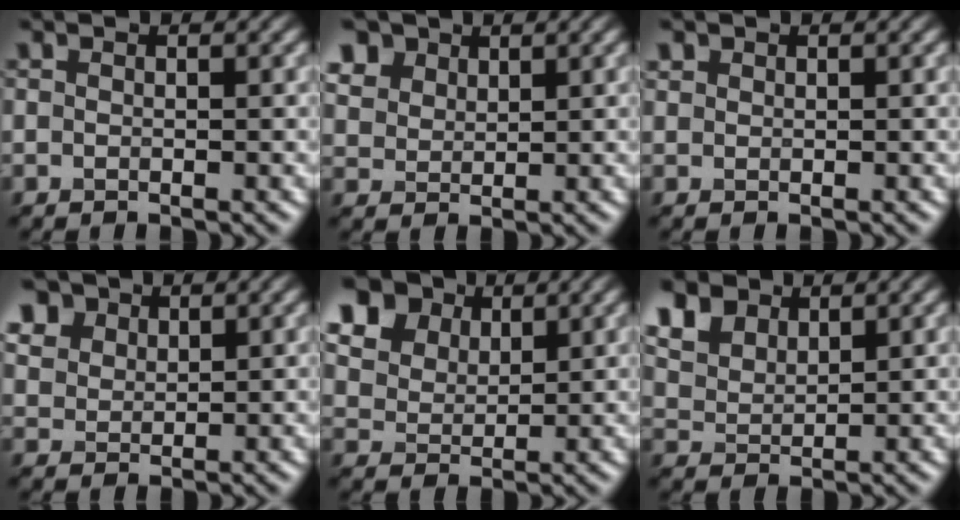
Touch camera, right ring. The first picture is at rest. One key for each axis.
{"total": 3.0, "fx": 2.6, "fy": 1.6, "fz": 0.2, "tx": -0.053, "ty": 0.004, "tz": 0.080}
{"total": 1.0, "fx": 0.1, "fy": -0.6, "fz": -0.8, "tx": -0.006, "ty": -0.003, "tz": 0.018}
{"total": 3.4, "fx": 2.9, "fy": 1.9, "fz": 0.5, "tx": -0.060, "ty": 0.006, "tz": 0.083}
{"total": 9.7, "fx": 6.8, "fy": 6.2, "fz": 3.3, "tx": -0.133, "ty": 0.031, "tz": 0.146}
{"total": 4.6, "fx": 3.7, "fy": 2.3, "fz": 1.3, "tx": -0.084, "ty": 0.005, "tz": 0.102}